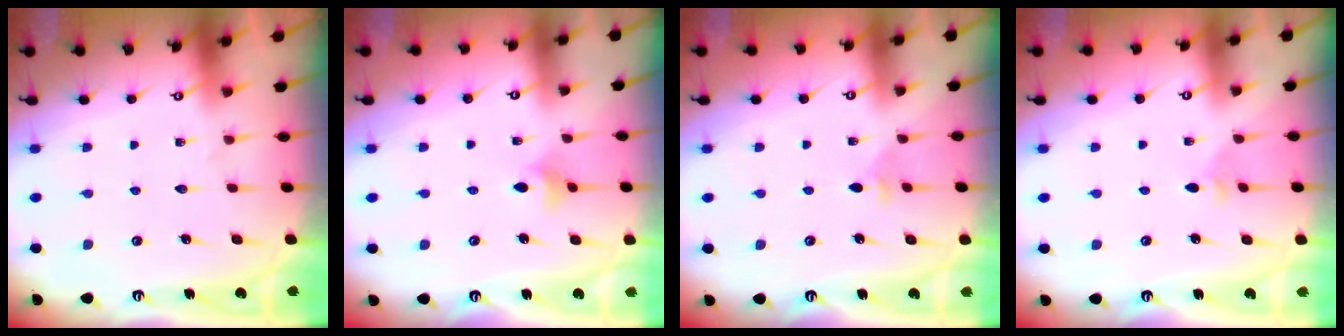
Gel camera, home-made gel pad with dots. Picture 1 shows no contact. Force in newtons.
{"total": 4.9, "press": 4.8, "slide": 1.1}
{"total": 2.9, "press": 2.8, "slide": 0.8}
{"total": 2.7, "press": 2.6, "slide": 0.9}